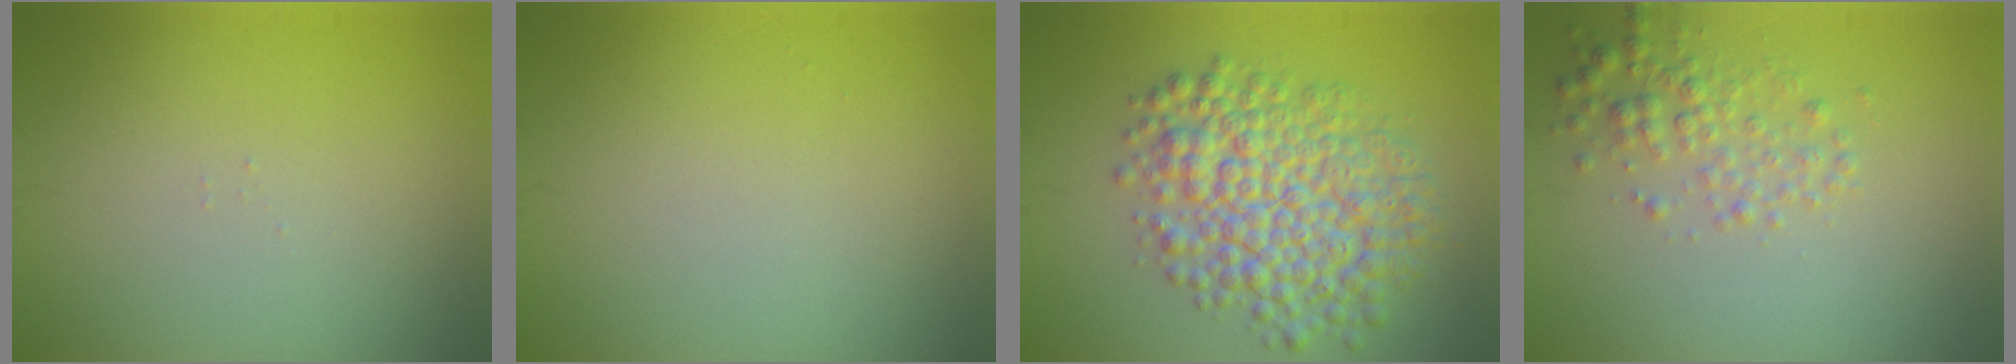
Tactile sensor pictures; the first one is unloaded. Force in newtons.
{"total": 0.0}
{"total": 8.2, "press": 8.2, "slide": 0.1}
{"total": 2.5, "press": 2.5, "slide": 0.1}